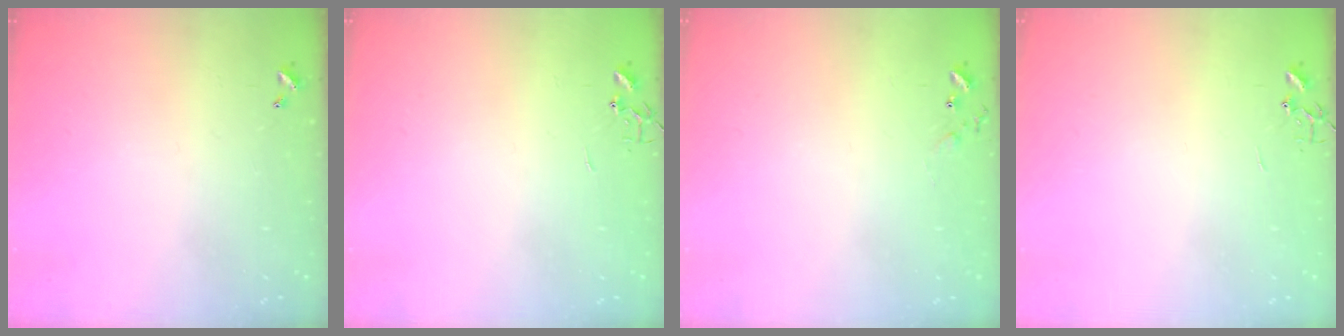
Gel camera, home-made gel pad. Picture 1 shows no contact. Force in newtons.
{"total": 0.0}
{"total": 5.1, "press": 5.0, "slide": 0.8}
{"total": 0.0}